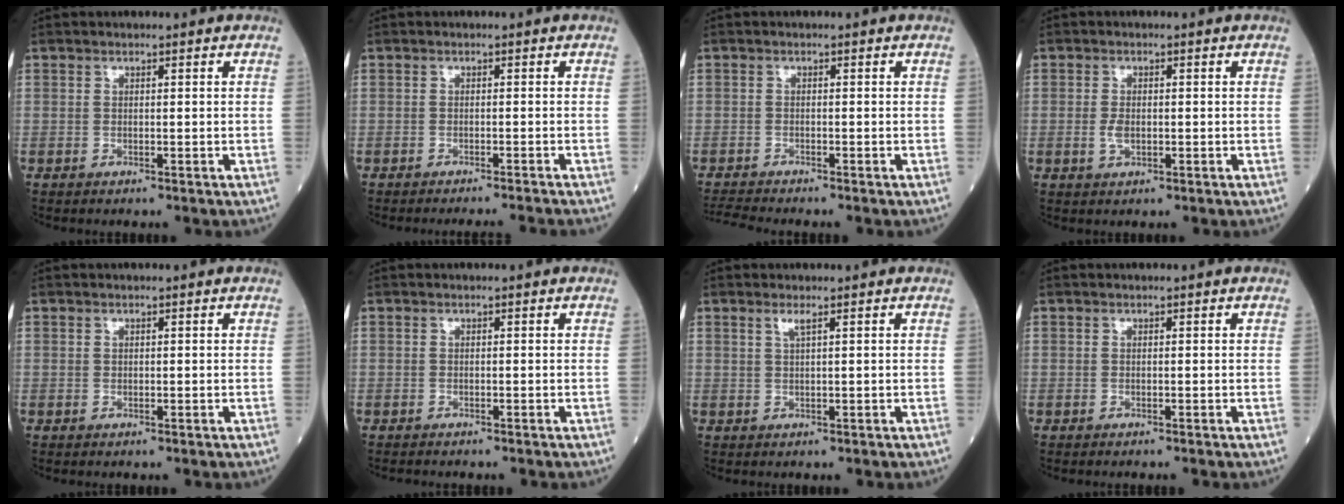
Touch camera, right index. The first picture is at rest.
{"total": 5.5, "force": [-5.2, -1.3, 1.4], "torque": [-0.006, -0.014, -0.064]}
{"total": 2.8, "force": [-2.6, -1.0, 0.2], "torque": [-0.017, -0.019, -0.051]}
{"total": 2.1, "force": [-0.4, 1.1, 1.8], "torque": [-0.042, -0.002, -0.005]}
{"total": 0.0}
{"total": 0.9, "force": [-0.8, 0.1, 0.2], "torque": [-0.012, -0.003, -0.013]}
{"total": 1.3, "force": [0.7, -0.2, 1.1], "torque": [-0.028, 0.000, 0.016]}
{"total": 0.0}